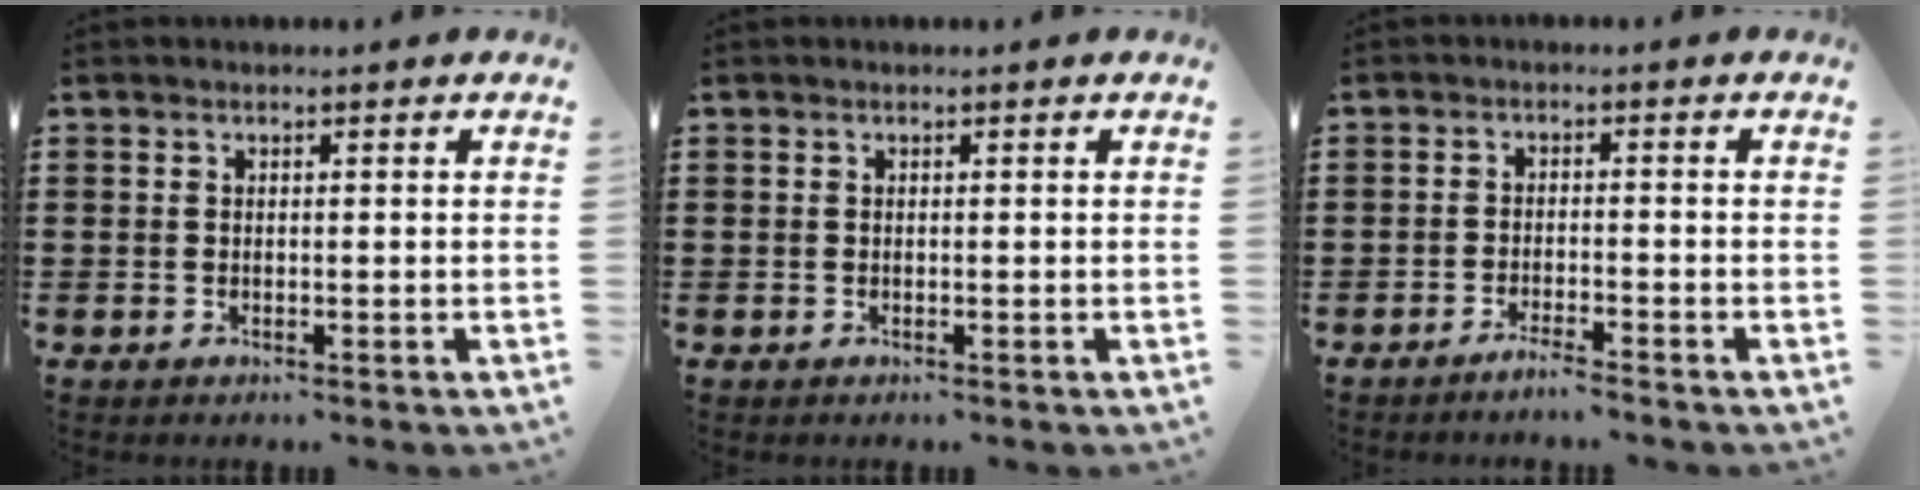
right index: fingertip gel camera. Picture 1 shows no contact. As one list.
[{"total": 0.0}, {"total": 2.2, "force": [-2.0, -0.2, 0.8], "torque": [-0.014, 0.001, -0.037]}]